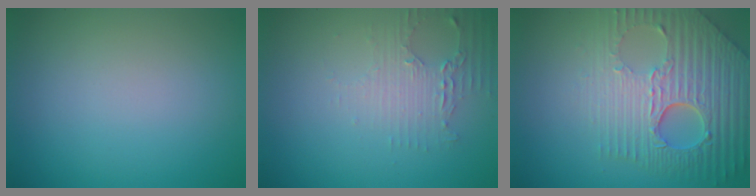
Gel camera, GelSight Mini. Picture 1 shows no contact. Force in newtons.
{"total": 2.2, "press": 2.1, "slide": 0.6}
{"total": 9.0, "press": 6.1, "slide": 6.6}